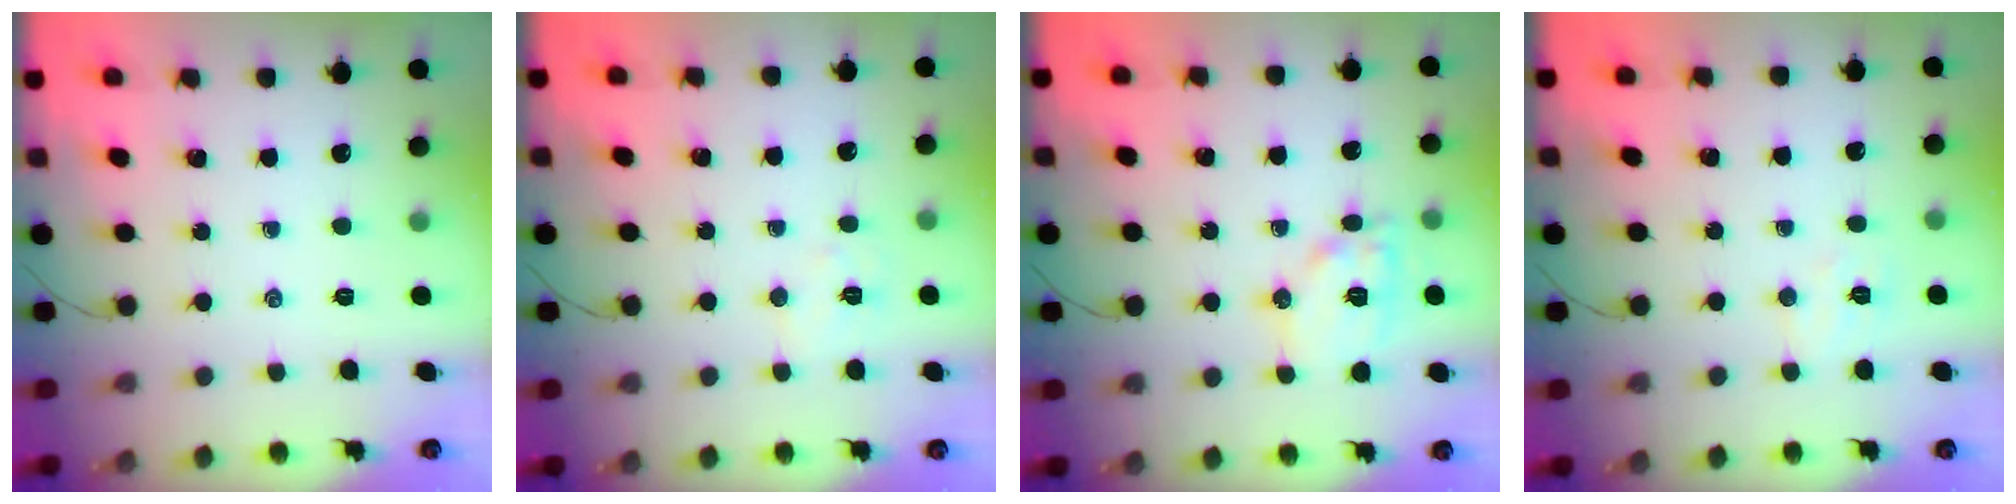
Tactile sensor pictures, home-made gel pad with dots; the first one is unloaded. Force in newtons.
{"total": 5.6, "press": 5.5, "slide": 1.1}
{"total": 12.3, "press": 12.3, "slide": 0.6}
{"total": 5.5, "press": 5.4, "slide": 0.8}